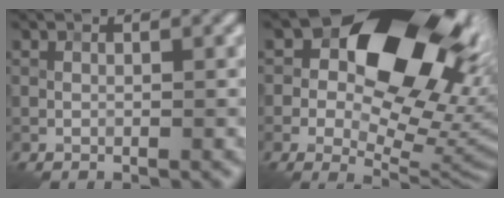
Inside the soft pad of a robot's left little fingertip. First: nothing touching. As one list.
[{"total": 14.9, "force": [3.9, 9.4, 10.9], "torque": [-0.137, 0.004, 0.066]}]